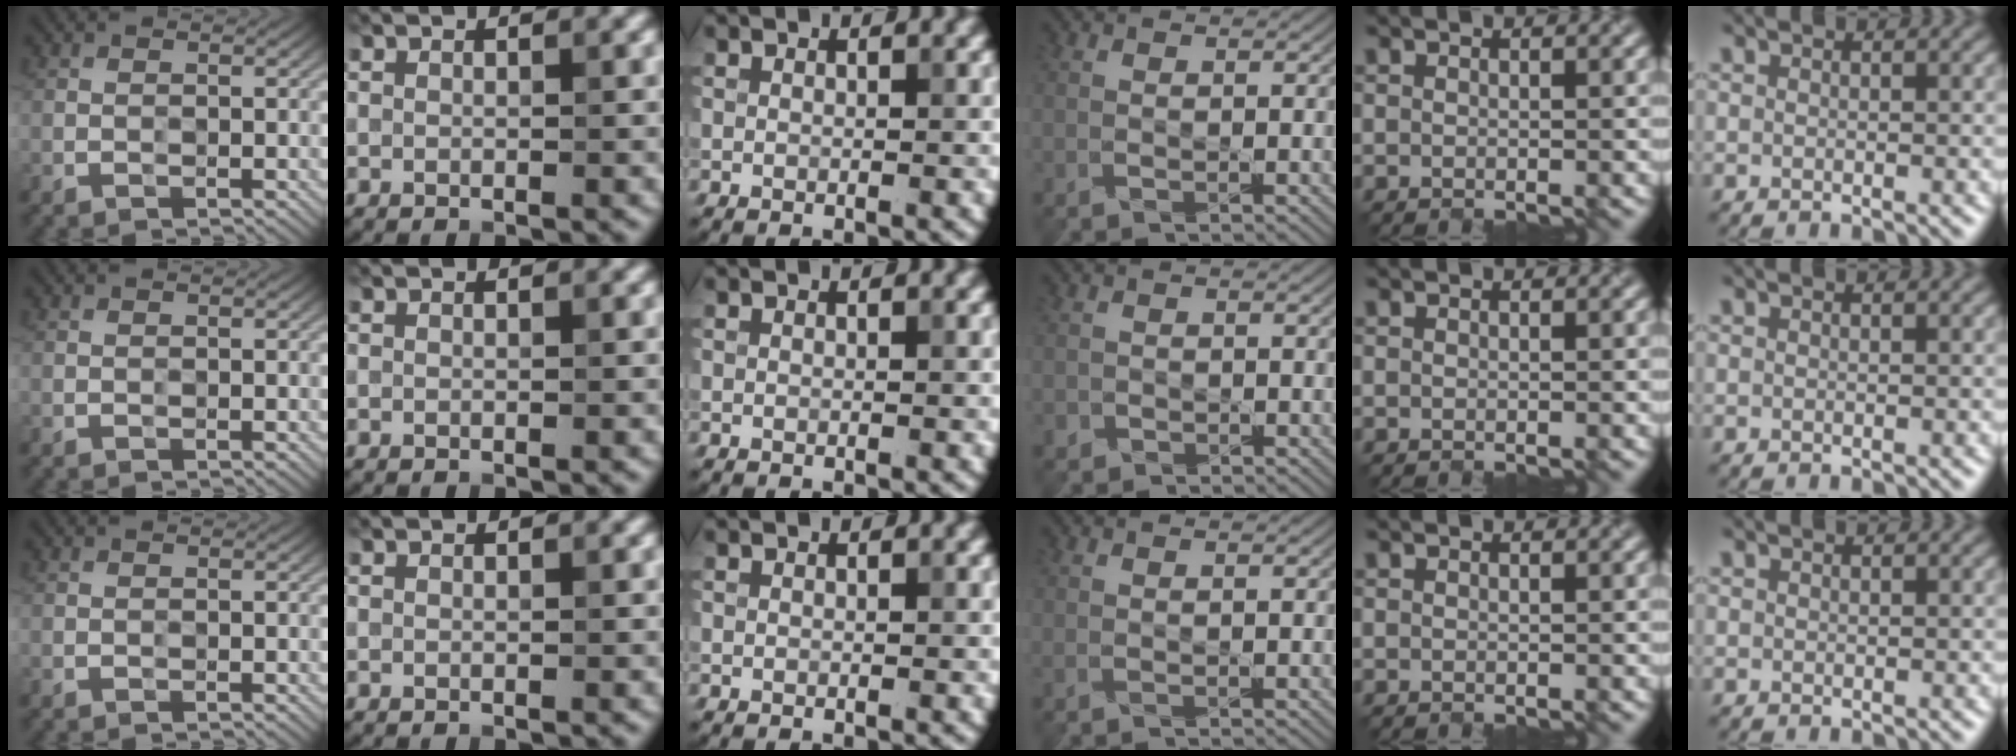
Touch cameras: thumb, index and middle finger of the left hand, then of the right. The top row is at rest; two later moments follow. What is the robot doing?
{"motion": "close", "object": "hinged tin"}